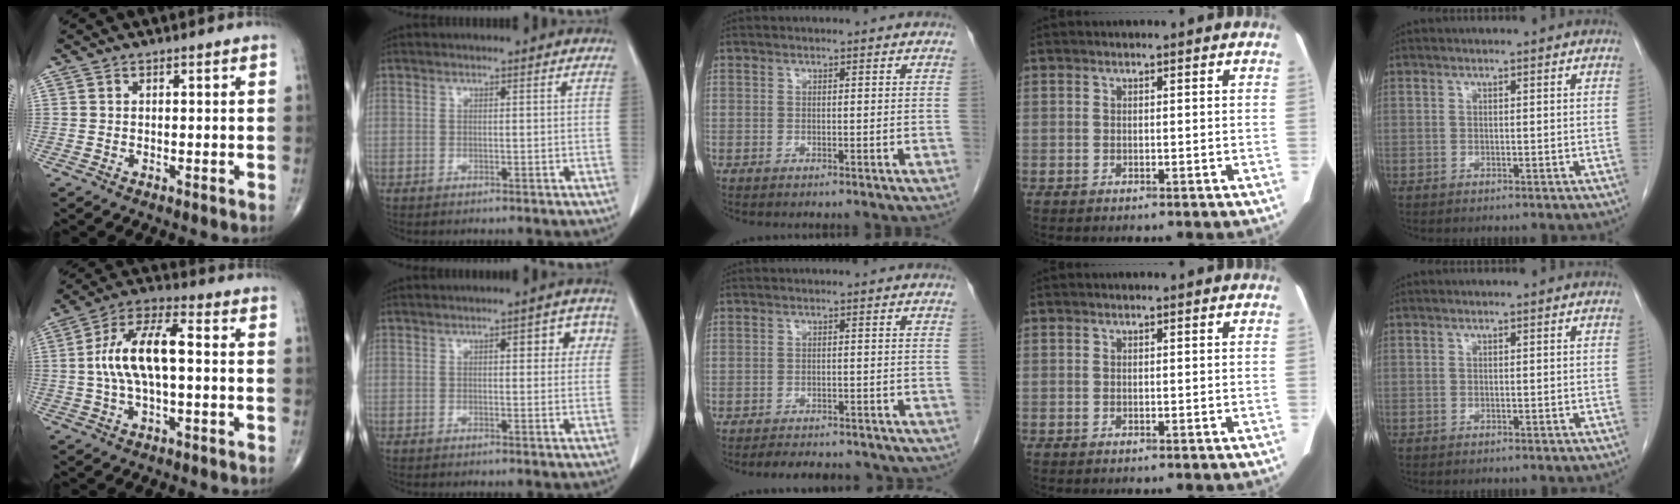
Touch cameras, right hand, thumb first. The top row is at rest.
{"thumb": {"total": 12.7, "force": [0.2, 5.3, 11.5], "torque": [-0.228, 0.035, -0.001]}, "index": {"total": 4.8, "force": [1.5, 1.9, 4.2], "torque": [-0.044, 0.016, 0.014]}, "middle": {"total": 11.4, "force": [-10.2, 3.4, 4.0], "torque": [-0.058, 0.003, -0.112]}}